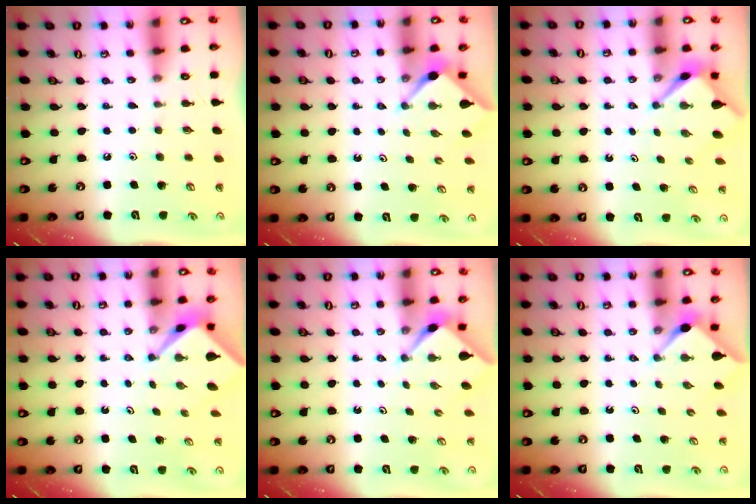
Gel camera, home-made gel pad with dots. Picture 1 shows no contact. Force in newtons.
{"total": 3.0, "press": 2.9, "slide": 0.3}
{"total": 3.2, "press": 3.2, "slide": 0.2}
{"total": 2.1, "press": 2.1, "slide": 0.3}
{"total": 2.3, "press": 2.2, "slide": 0.3}
{"total": 2.9, "press": 2.9, "slide": 0.4}